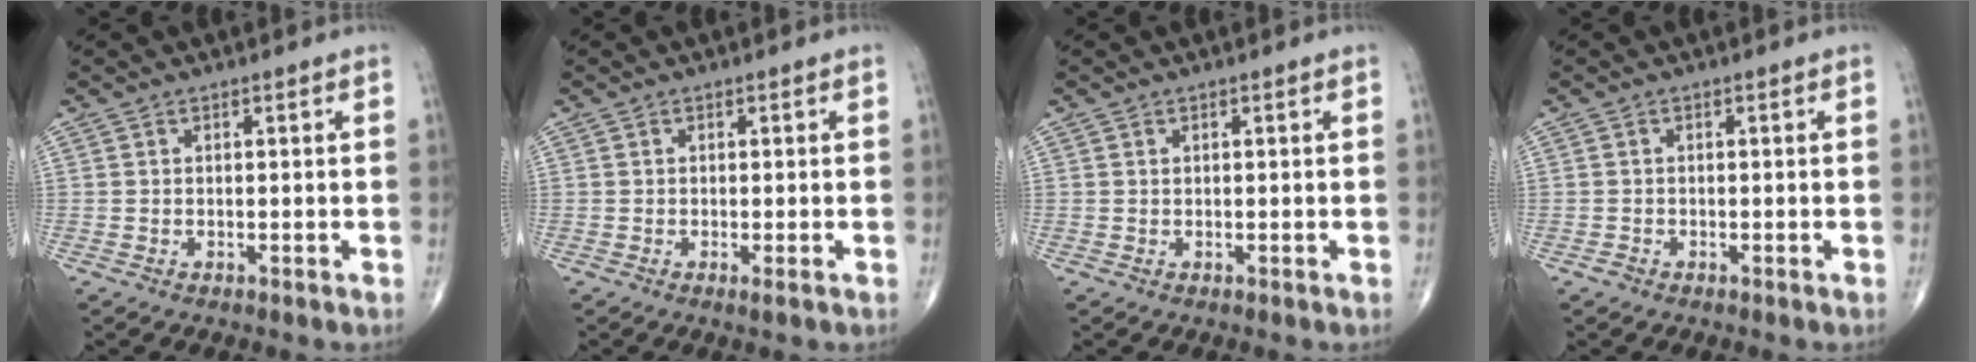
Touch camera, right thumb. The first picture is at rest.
{"total": 0.8, "force": [-0.3, 0.0, 0.8], "torque": [-0.017, -0.004, -0.006]}
{"total": 0.0}
{"total": 0.8, "force": [-0.5, 0.6, 0.2], "torque": [-0.002, 0.001, -0.014]}